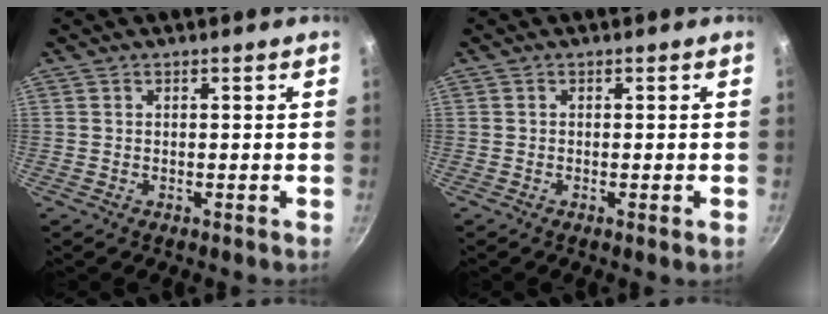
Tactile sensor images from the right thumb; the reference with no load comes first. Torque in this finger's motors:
{"motor_torque": [-0.01, 0.03, -0.16, -0.27, 0.00]}